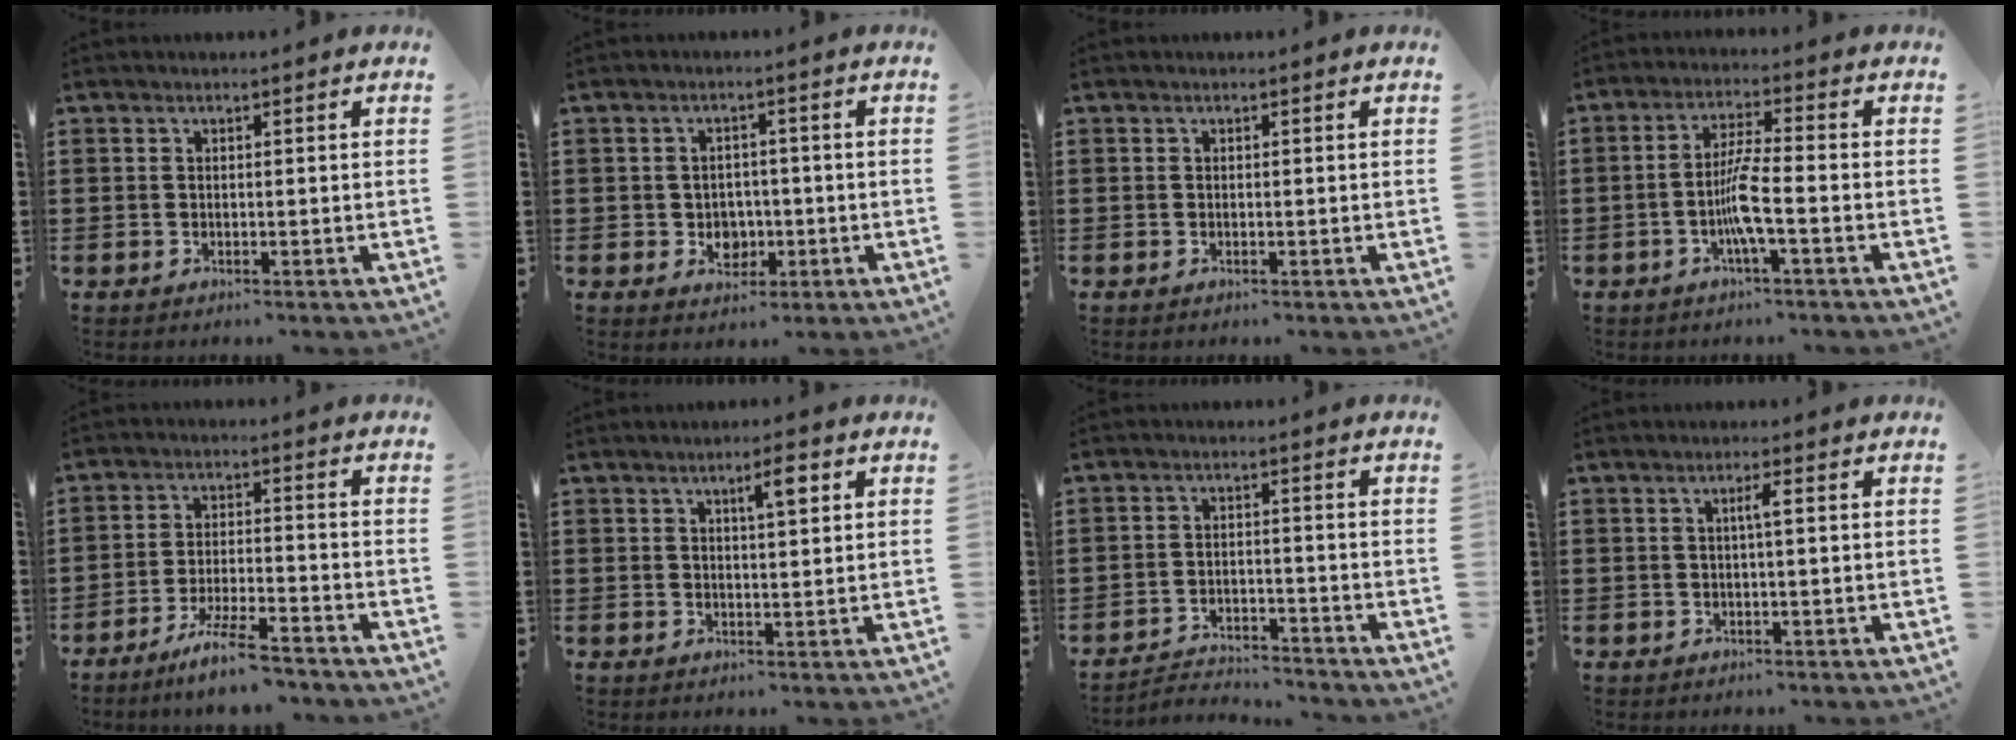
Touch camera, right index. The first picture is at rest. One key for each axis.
{"total": 3.2, "fx": -0.6, "fy": 2.8, "fz": 1.4, "tx": -0.028, "ty": 0.001, "tz": -0.016}
{"total": 0.0}
{"total": 6.2, "fx": -2.0, "fy": 0.5, "fz": 5.8, "tx": -0.121, "ty": -0.009, "tz": -0.044}
{"total": 7.0, "fx": -5.9, "fy": 0.2, "fz": 3.6, "tx": -0.078, "ty": -0.008, "tz": -0.114}
{"total": 3.5, "fx": 1.5, "fy": 0.8, "fz": 3.0, "tx": -0.046, "ty": 0.003, "tz": 0.020}
{"total": 3.1, "fx": -3.1, "fy": 0.3, "fz": 0.2, "tx": -0.012, "ty": 0.003, "tz": -0.067}
{"total": 1.9, "fx": 0.2, "fy": 0.0, "fz": 1.9, "tx": -0.036, "ty": 0.001, "tz": 0.000}